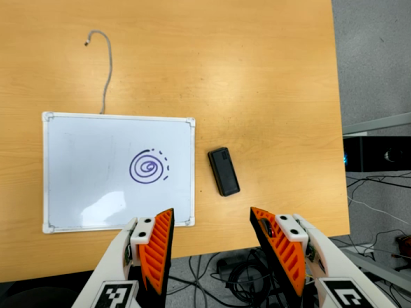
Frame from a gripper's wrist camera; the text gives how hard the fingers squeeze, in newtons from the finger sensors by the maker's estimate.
{"total": 0.0}